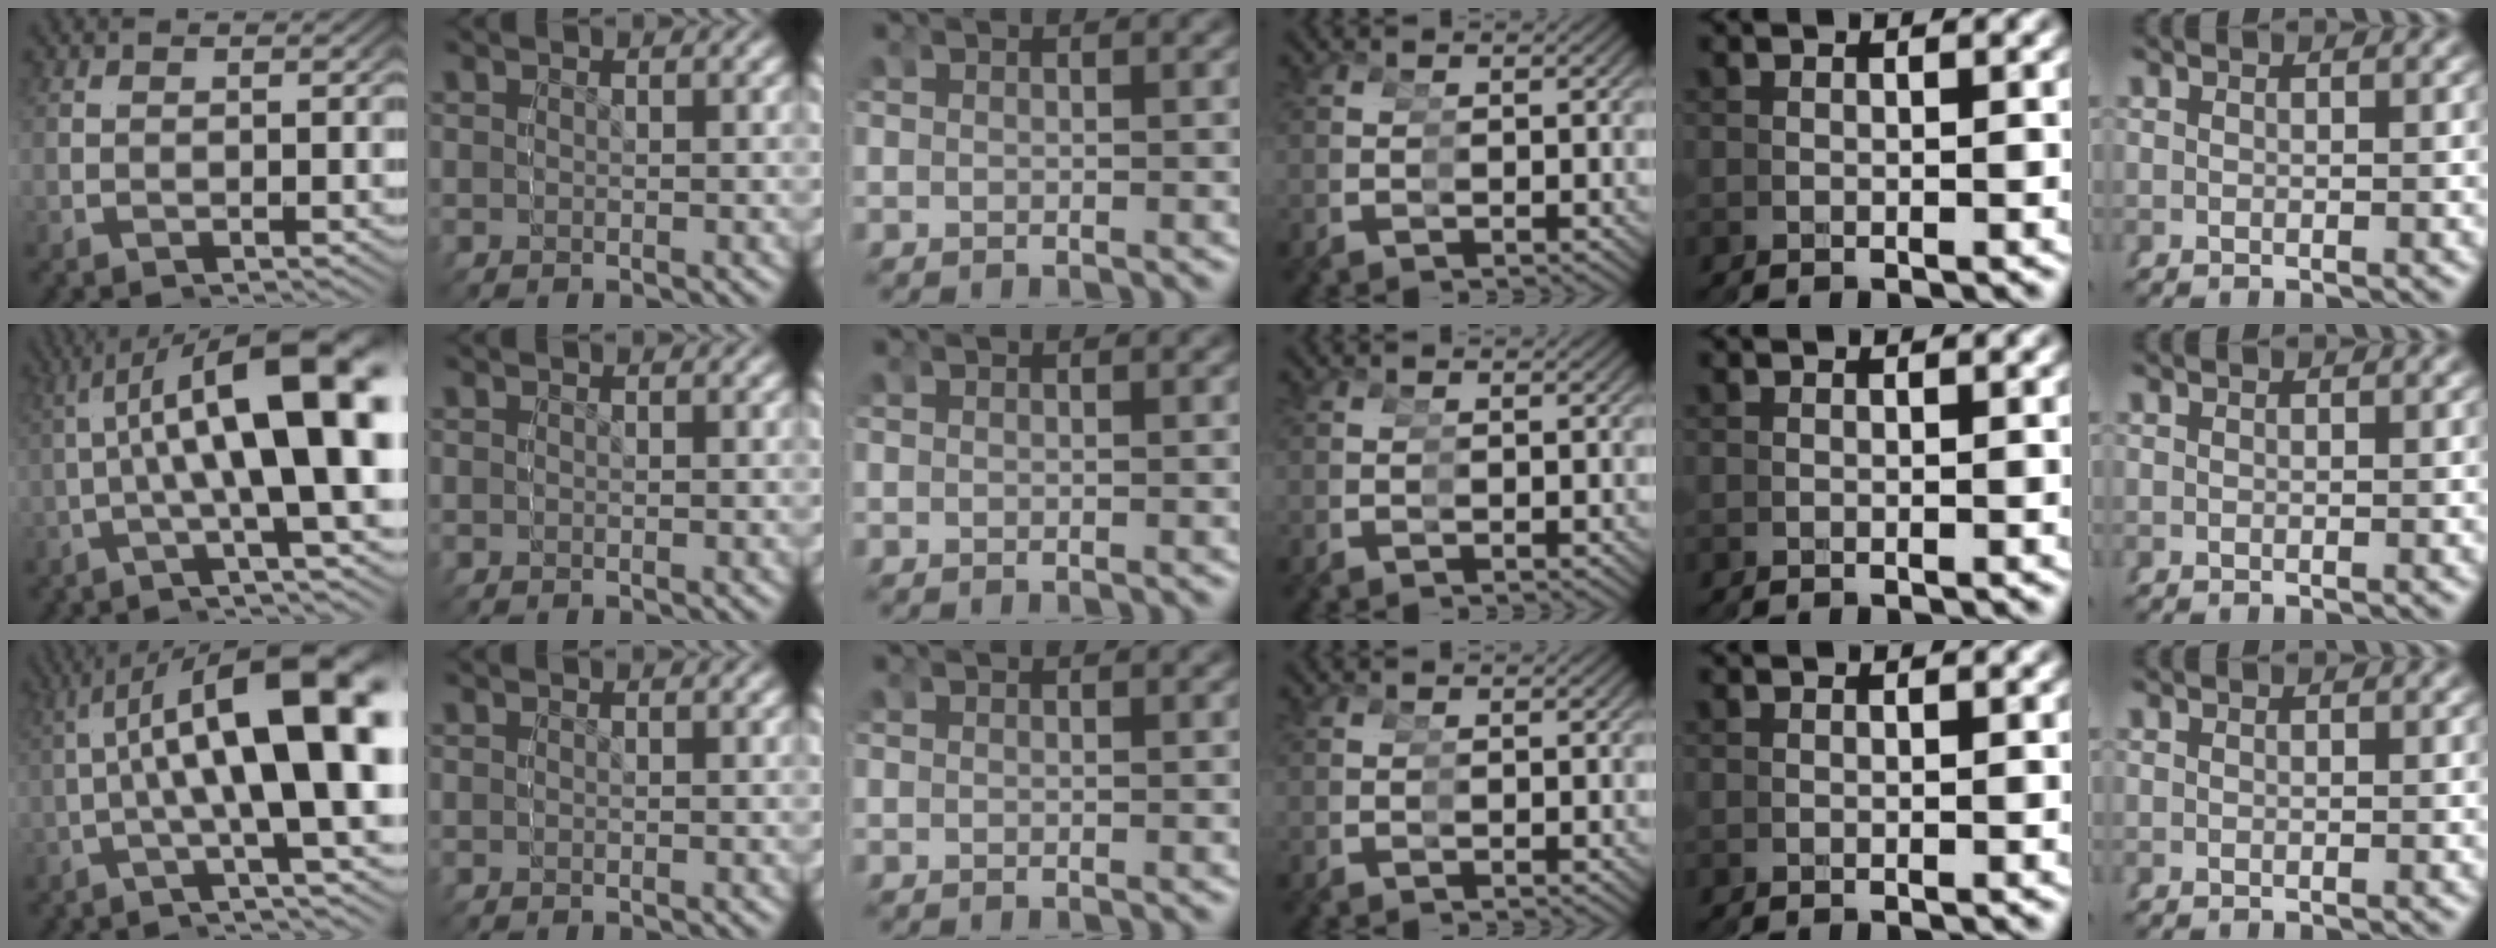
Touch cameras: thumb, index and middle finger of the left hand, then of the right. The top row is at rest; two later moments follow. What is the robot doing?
{"motion": "grasp_and_lifting", "object": "cubes"}